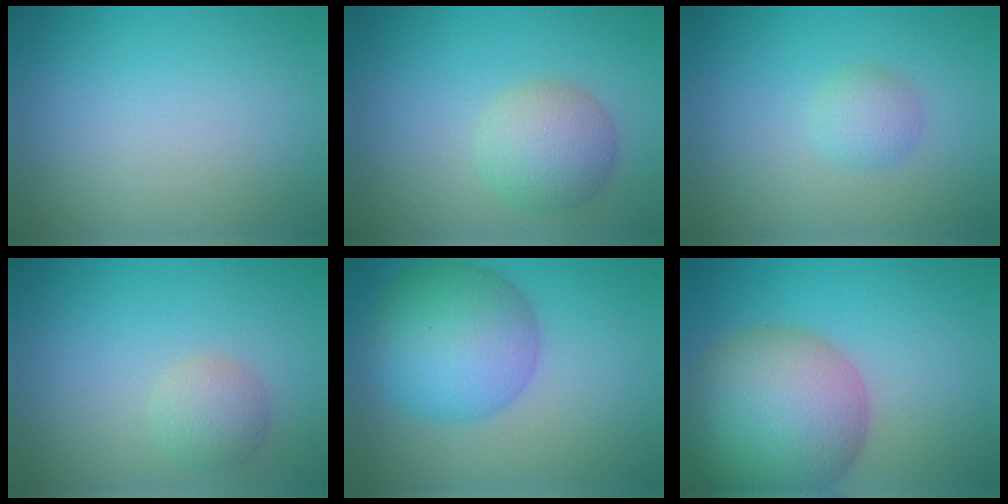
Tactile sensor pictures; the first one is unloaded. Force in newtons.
{"total": 4.0, "press": 4.0, "slide": 0.1}
{"total": 1.7, "press": 1.7, "slide": 0.1}
{"total": 2.4, "press": 2.4, "slide": 0.1}
{"total": 8.8, "press": 8.8, "slide": 0.2}
{"total": 13.0, "press": 13.0, "slide": 0.5}